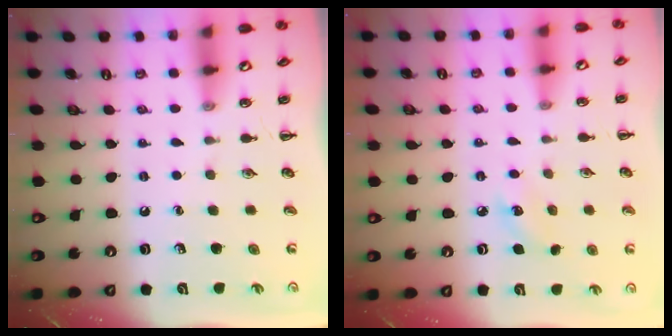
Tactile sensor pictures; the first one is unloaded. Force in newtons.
{"total": 5.6, "press": 5.4, "slide": 1.5}